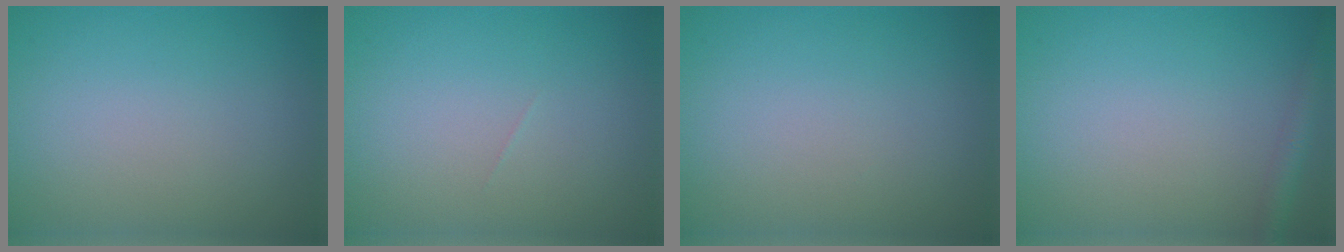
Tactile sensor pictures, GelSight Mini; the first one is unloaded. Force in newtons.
{"total": 0.0}
{"total": 0.0}
{"total": 1.8, "press": 1.8, "slide": 0.1}